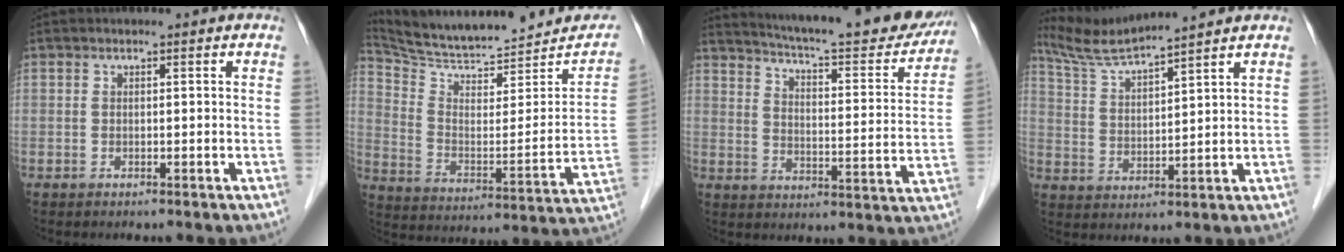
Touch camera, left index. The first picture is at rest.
{"total": 19.9, "force": [18.5, 3.7, 6.1], "torque": [-0.091, -0.030, 0.276]}
{"total": 25.2, "force": [22.9, 3.2, 10.2], "torque": [-0.151, -0.055, 0.288]}
{"total": 8.3, "force": [7.7, -1.5, 2.7], "torque": [-0.065, 0.015, 0.154]}